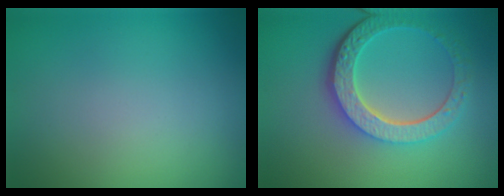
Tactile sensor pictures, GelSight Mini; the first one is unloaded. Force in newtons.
{"total": 6.0, "press": 4.5, "slide": 4.0}